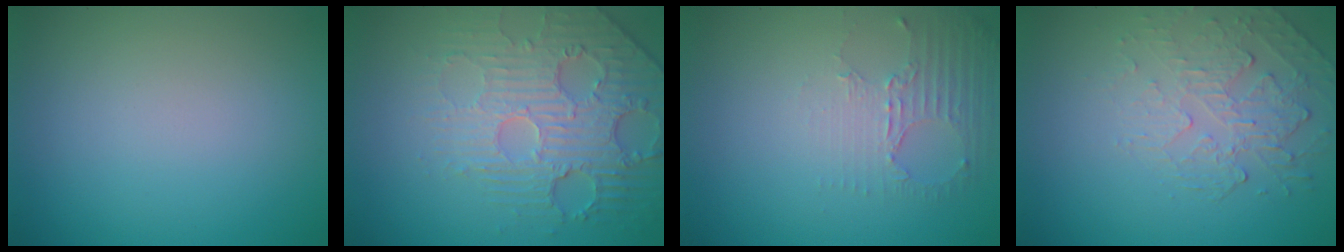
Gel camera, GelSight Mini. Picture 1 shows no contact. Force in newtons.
{"total": 4.5, "press": 4.2, "slide": 1.6}
{"total": 2.5, "press": 1.8, "slide": 1.7}
{"total": 2.2, "press": 1.4, "slide": 1.7}